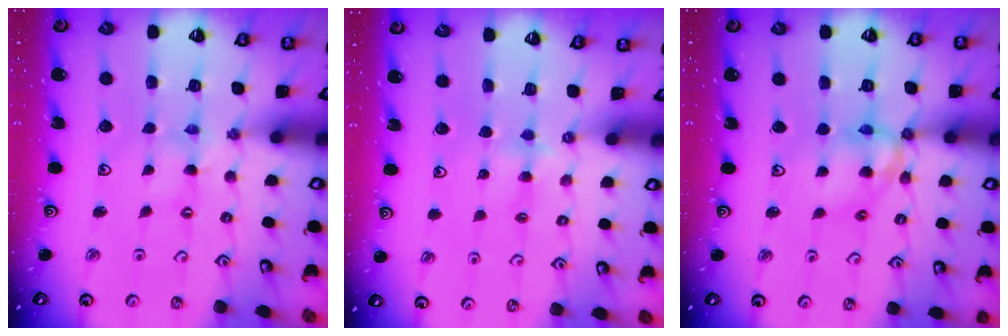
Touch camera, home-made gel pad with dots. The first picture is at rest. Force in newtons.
{"total": 2.9, "press": 2.9, "slide": 0.5}
{"total": 12.4, "press": 12.4, "slide": 1.1}